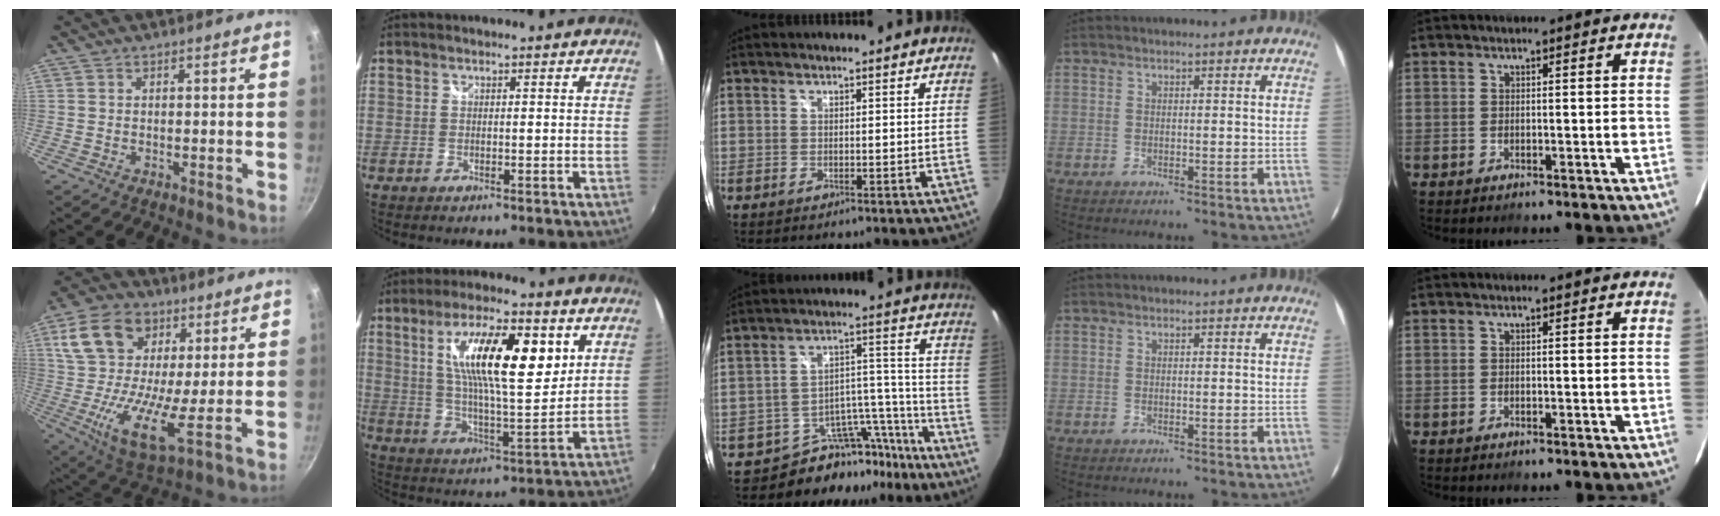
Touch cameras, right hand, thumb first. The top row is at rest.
{"thumb": {"total": 18.1, "force": [5.9, 10.9, 13.1], "torque": [-0.226, -0.019, 0.089]}, "index": {"total": 17.6, "force": [6.2, 5.2, 15.7], "torque": [-0.271, 0.007, 0.104]}, "middle": {"total": 12.1, "force": [-10.8, 5.3, 1.3], "torque": [-0.004, 0.067, -0.161]}}